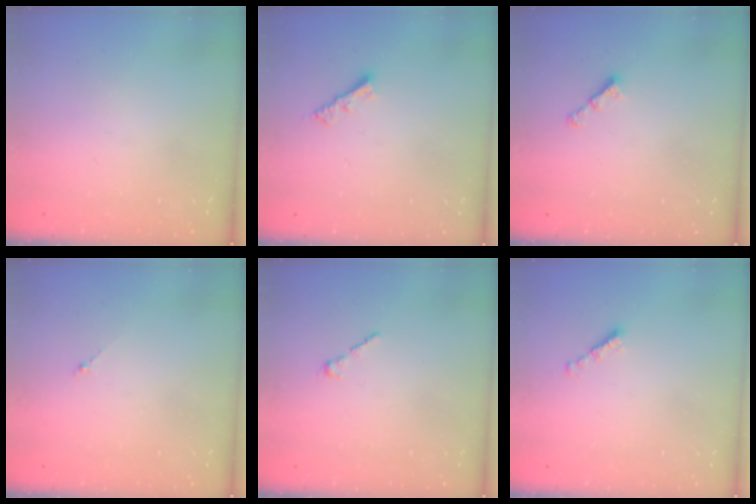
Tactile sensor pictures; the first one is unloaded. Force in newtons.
{"total": 4.2, "press": 4.2, "slide": 0.3}
{"total": 3.3, "press": 3.3, "slide": 0.4}
{"total": 0.7, "press": 0.6, "slide": 0.4}
{"total": 1.7, "press": 1.7, "slide": 0.5}
{"total": 2.2, "press": 2.1, "slide": 0.7}